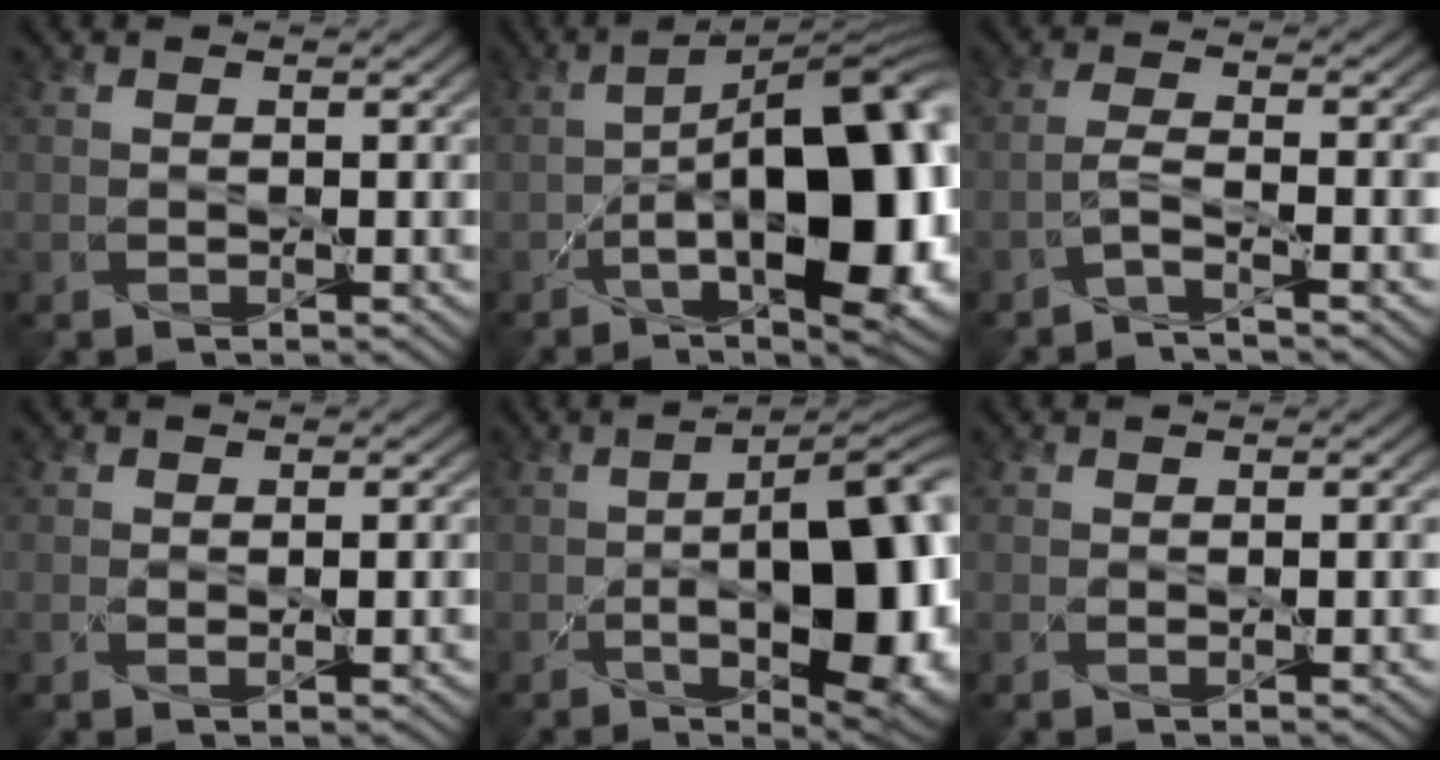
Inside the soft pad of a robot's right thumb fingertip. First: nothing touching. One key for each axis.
{"total": 17.5, "fx": -3.7, "fy": 7.3, "fz": 15.5, "tx": -0.227, "ty": -0.004, "tz": -0.052}
{"total": 2.7, "fx": -1.9, "fy": 0.3, "fz": 1.9, "tx": -0.037, "ty": 0.007, "tz": -0.051}
{"total": 1.4, "fx": -0.1, "fy": 1.0, "fz": 0.9, "tx": -0.019, "ty": -0.003, "tz": 0.000}
{"total": 15.6, "fx": -2.2, "fy": 6.4, "fz": 14.1, "tx": -0.193, "ty": -0.017, "tz": -0.034}
{"total": 0.7, "fx": -0.1, "fy": 0.4, "fz": 0.6, "tx": -0.012, "ty": -0.002, "tz": 0.000}